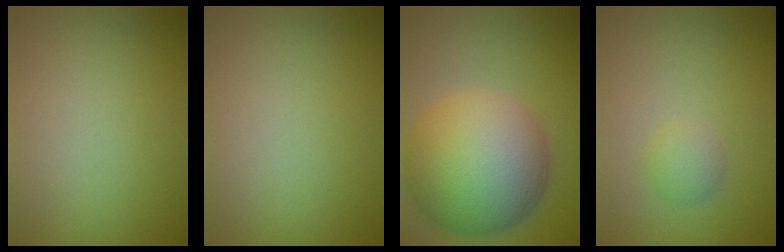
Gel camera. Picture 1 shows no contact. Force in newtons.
{"total": 0.0}
{"total": 11.7, "press": 11.7, "slide": 0.3}
{"total": 1.4, "press": 1.4, "slide": 0.1}